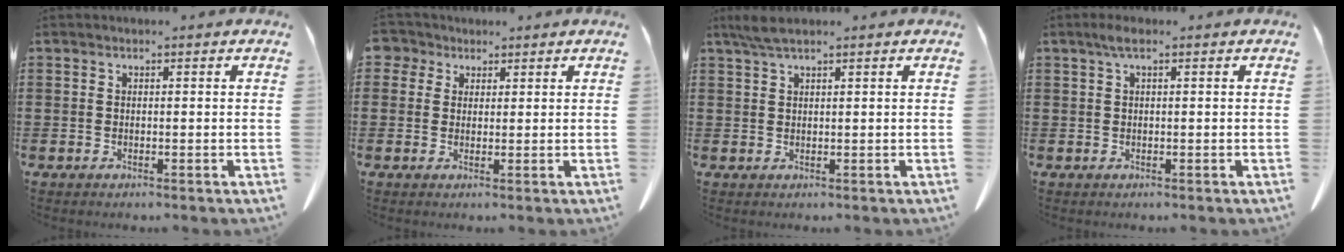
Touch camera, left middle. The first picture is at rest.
{"total": 2.9, "force": [1.8, 2.2, 0.5], "torque": [-0.015, 0.008, 0.031]}
{"total": 2.7, "force": [1.8, 0.4, 1.9], "torque": [-0.042, 0.002, 0.033]}
{"total": 1.7, "force": [0.6, 0.3, 1.6], "torque": [-0.032, 0.003, 0.010]}